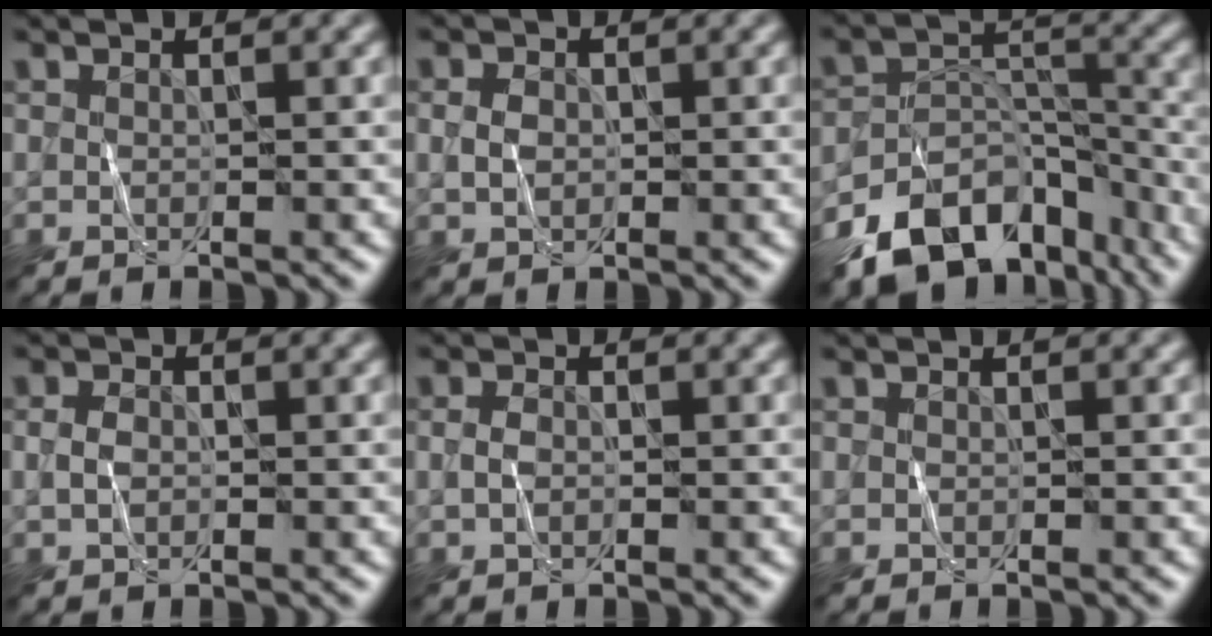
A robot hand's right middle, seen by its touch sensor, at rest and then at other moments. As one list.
[{"total": 1.7, "force": [0.3, 1.3, 1.0], "torque": [-0.021, 0.002, 0.003]}, {"total": 12.8, "force": [-9.1, 7.2, 5.3], "torque": [-0.092, 0.002, -0.143]}, {"total": 1.5, "force": [0.1, 1.1, 1.0], "torque": [-0.022, 0.002, 0.000]}, {"total": 1.1, "force": [0.1, 0.8, 0.8], "torque": [-0.019, 0.002, -0.002]}, {"total": 0.0}]